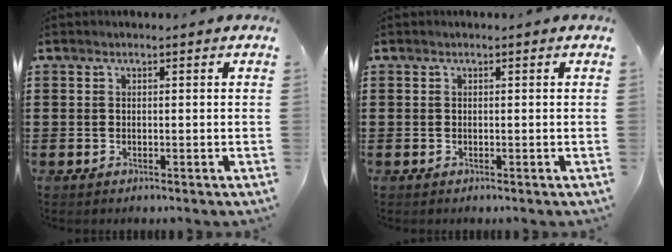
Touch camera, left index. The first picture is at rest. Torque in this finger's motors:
{"motor_torque": [0.00, 0.00, 0.00, -0.01]}